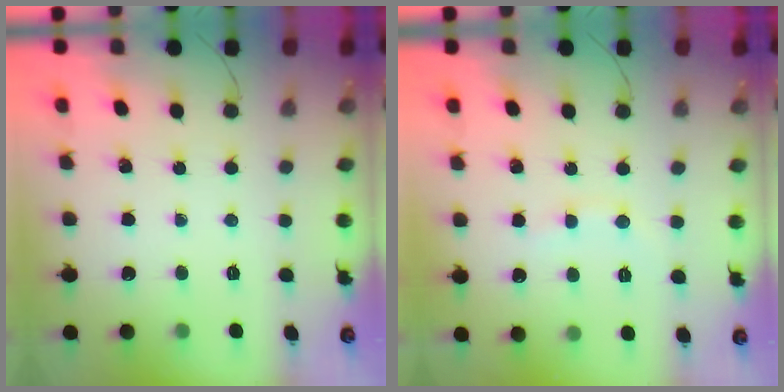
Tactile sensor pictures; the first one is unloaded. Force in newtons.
{"total": 6.2, "press": 6.0, "slide": 1.5}